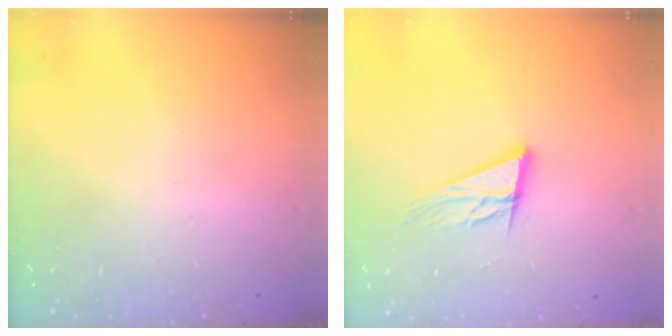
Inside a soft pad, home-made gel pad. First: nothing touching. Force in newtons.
{"total": 13.6, "press": 13.1, "slide": 3.6}